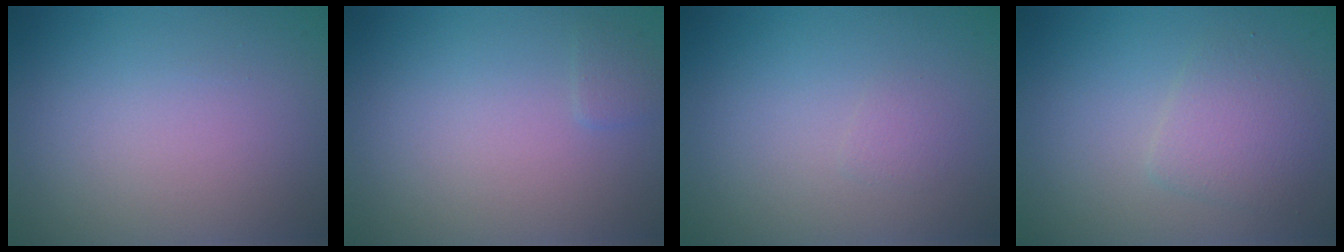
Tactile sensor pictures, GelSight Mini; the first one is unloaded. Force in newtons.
{"total": 0.7, "press": 0.7, "slide": 0.1}
{"total": 0.7, "press": 0.7, "slide": 0.0}
{"total": 2.7, "press": 2.7, "slide": 0.1}